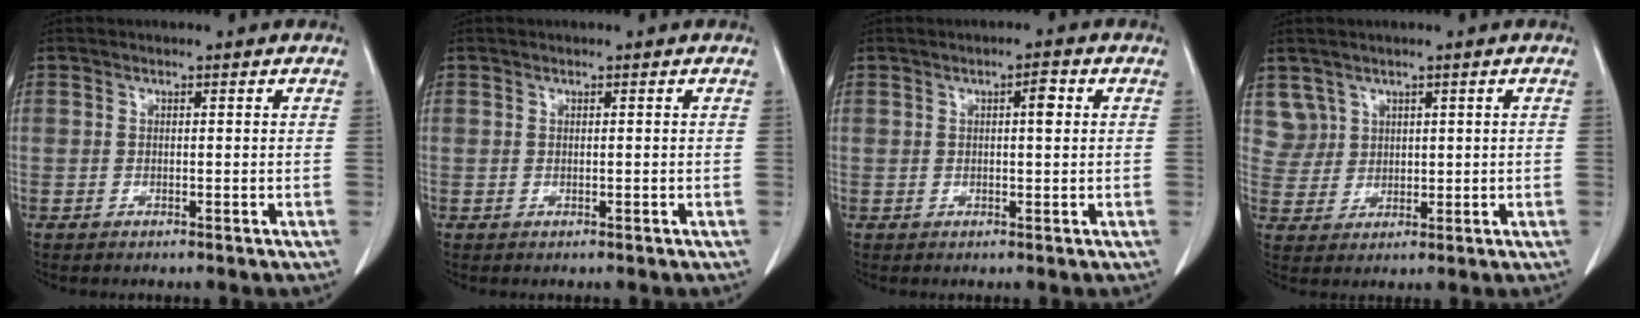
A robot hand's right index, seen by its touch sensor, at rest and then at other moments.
{"total": 0.0}
{"total": 2.3, "force": [0.6, 0.6, 2.2], "torque": [-0.031, 0.003, 0.008]}
{"total": 3.9, "force": [2.2, 3.2, -0.4], "torque": [0.019, 0.004, 0.045]}